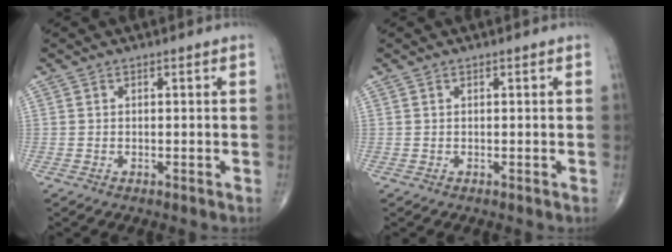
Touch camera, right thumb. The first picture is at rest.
{"total": 0.0}